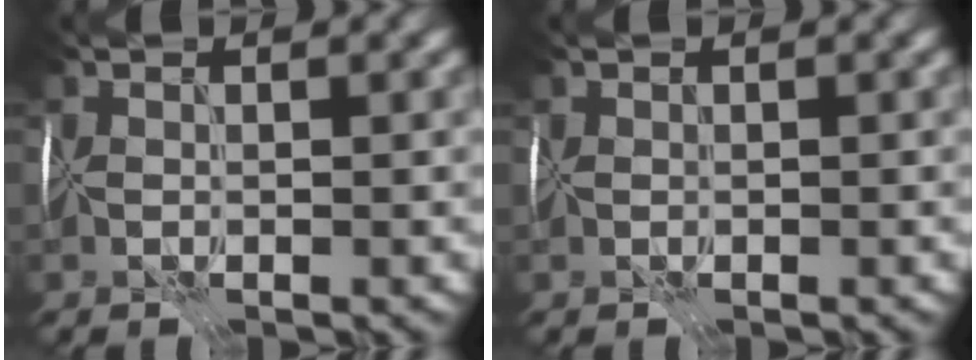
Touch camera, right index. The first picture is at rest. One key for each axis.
{"total": 0.0}